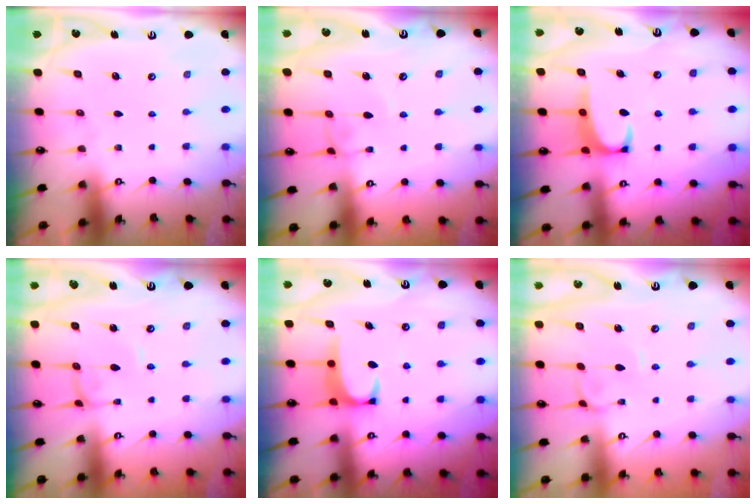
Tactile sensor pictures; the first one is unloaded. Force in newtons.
{"total": 2.1, "press": 2.1, "slide": 0.1}
{"total": 2.4, "press": 2.3, "slide": 0.7}
{"total": 2.4, "press": 2.4, "slide": 0.1}
{"total": 2.0, "press": 2.0, "slide": 0.3}
{"total": 4.2, "press": 4.2, "slide": 0.1}